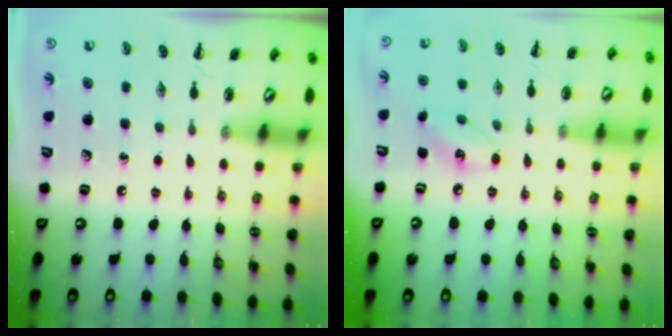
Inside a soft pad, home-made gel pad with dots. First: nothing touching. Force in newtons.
{"total": 5.9, "press": 5.8, "slide": 1.1}